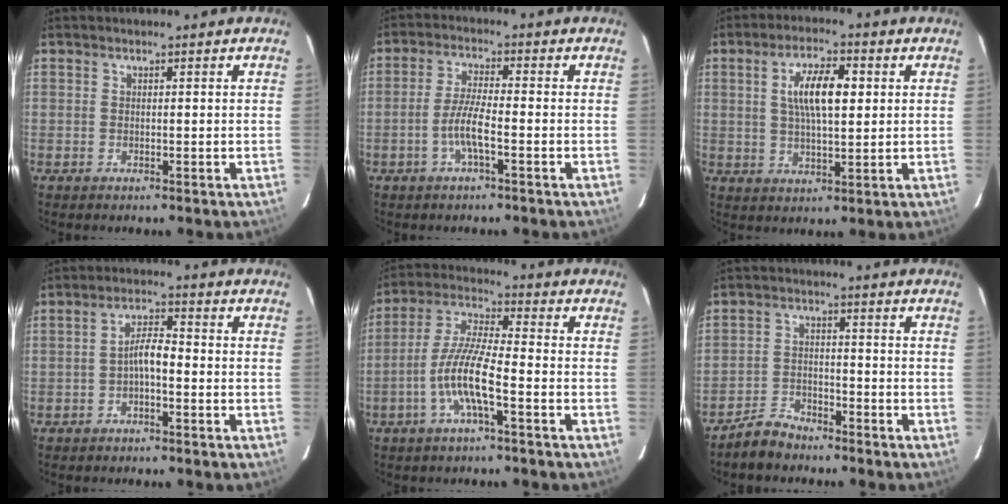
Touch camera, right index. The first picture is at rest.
{"total": 5.4, "force": [-2.2, 0.5, 4.9], "torque": [-0.103, 0.002, -0.044]}
{"total": 8.9, "force": [2.1, 3.1, 8.1], "torque": [-0.146, 0.010, 0.038]}
{"total": 3.7, "force": [-1.5, 1.1, 3.2], "torque": [-0.063, 0.013, -0.026]}
{"total": 9.8, "force": [-3.9, 1.1, 8.9], "torque": [-0.192, 0.003, -0.077]}
{"total": 5.1, "force": [-4.4, 2.3, 0.8], "torque": [-0.031, 0.013, -0.080]}